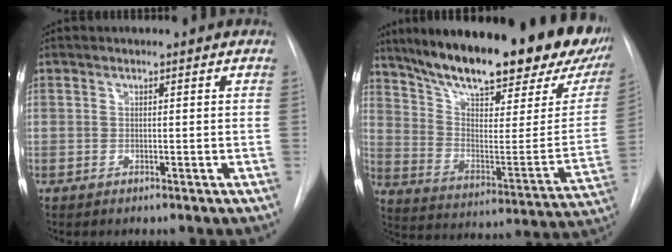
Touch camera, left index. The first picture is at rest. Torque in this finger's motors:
{"motor_torque": [0.51, -0.73, 1.05, 0.21]}